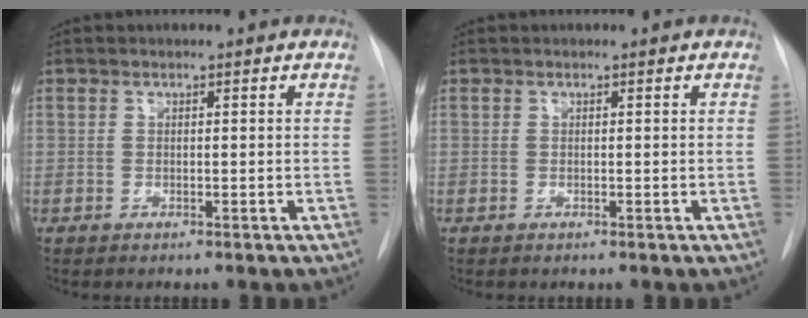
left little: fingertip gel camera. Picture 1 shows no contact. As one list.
[{"total": 0.0}]